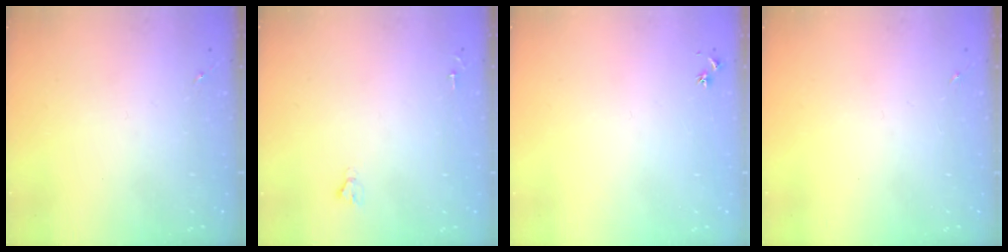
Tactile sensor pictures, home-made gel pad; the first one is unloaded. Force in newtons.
{"total": 1.8, "press": 1.8, "slide": 0.1}
{"total": 3.0, "press": 2.9, "slide": 0.3}
{"total": 0.0}